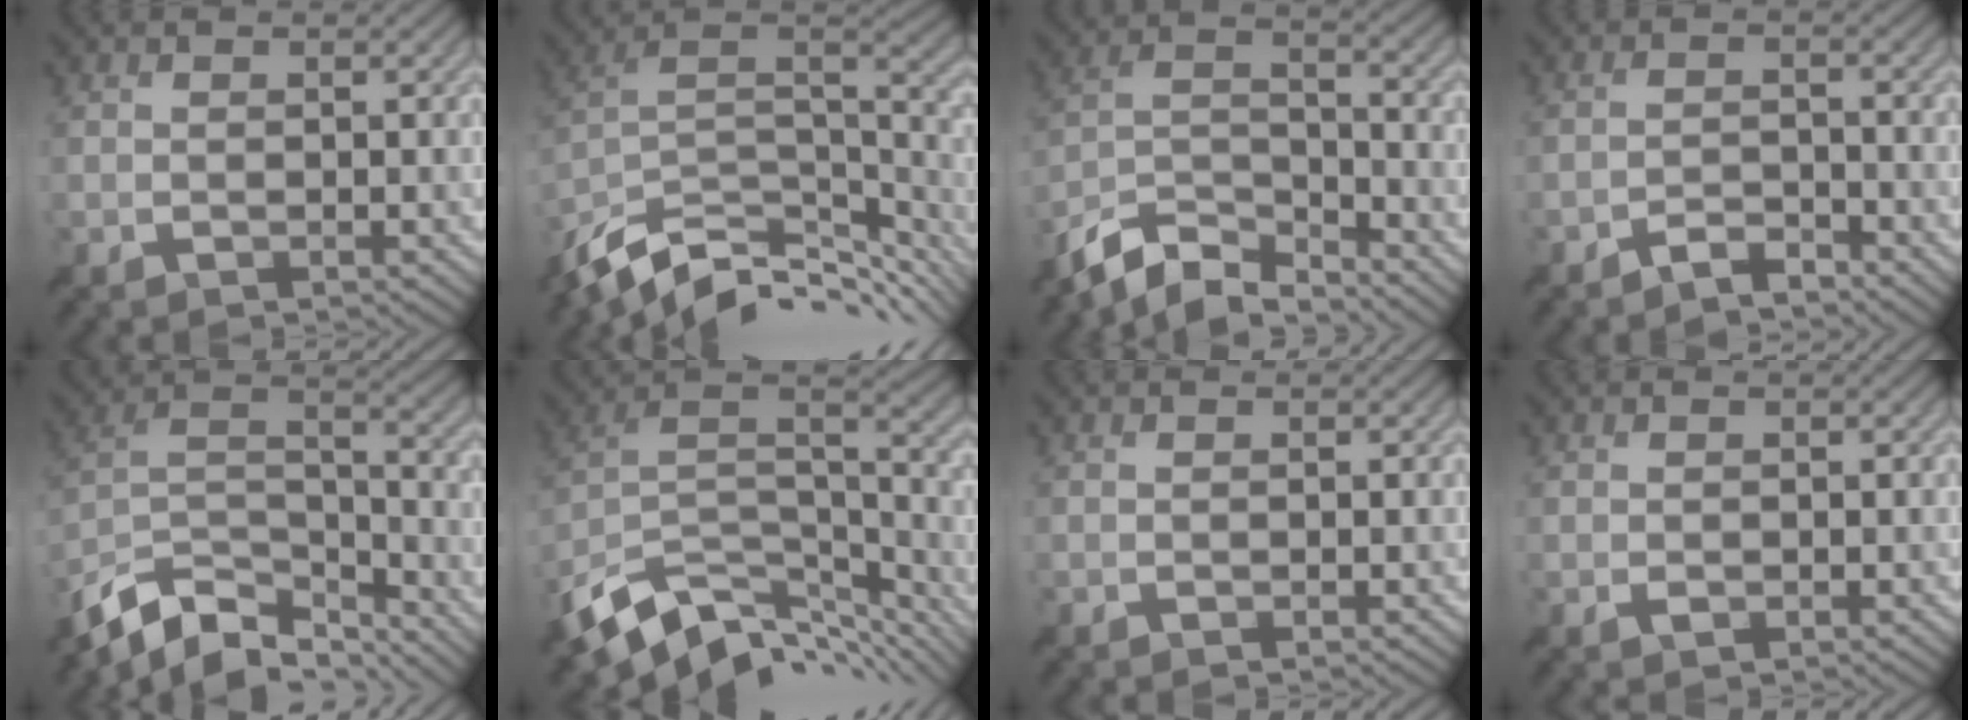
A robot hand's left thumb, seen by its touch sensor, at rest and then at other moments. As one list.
[{"total": 13.5, "force": [-8.6, 6.0, 8.4], "torque": [-0.207, -0.010, -0.145]}, {"total": 9.0, "force": [-7.9, 2.2, 3.6], "torque": [-0.074, 0.001, -0.162]}, {"total": 2.5, "force": [-2.2, 0.5, 1.0], "torque": [-0.017, 0.005, -0.046]}, {"total": 12.2, "force": [-9.4, 4.9, 6.0], "torque": [-0.136, 0.003, -0.178]}, {"total": 13.8, "force": [-8.8, 7.1, 8.1], "torque": [-0.200, -0.013, -0.149]}, {"total": 0.0}, {"total": 0.6, "force": [-0.2, 0.5, 0.4], "torque": [-0.008, -0.002, -0.004]}]